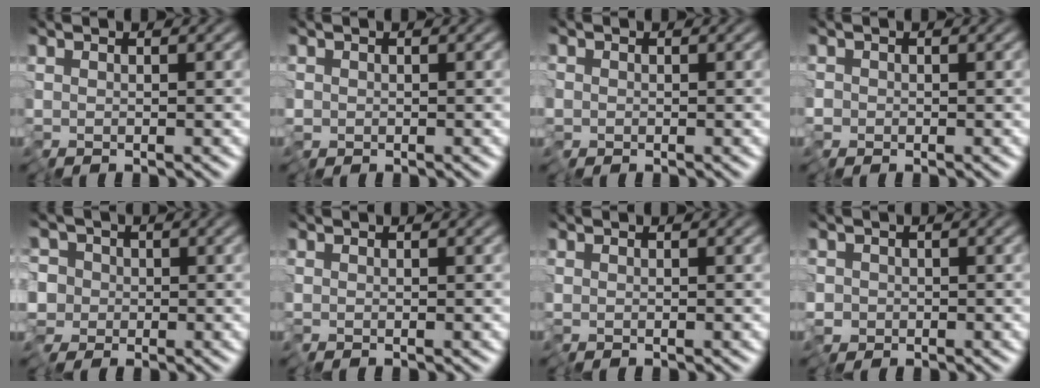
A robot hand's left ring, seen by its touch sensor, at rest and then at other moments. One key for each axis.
{"total": 0.7, "fx": -0.3, "fy": 0.6, "fz": 0.1, "tx": -0.002, "ty": -0.001, "tz": -0.008}
{"total": 0.8, "fx": -0.5, "fy": 0.6, "fz": -0.2, "tx": 0.006, "ty": -0.004, "tz": -0.011}
{"total": 0.9, "fx": -0.5, "fy": 0.8, "fz": 0.0, "tx": -0.001, "ty": -0.002, "tz": -0.014}
{"total": 3.4, "fx": -0.7, "fy": 3.3, "fz": 0.5, "tx": 0.000, "ty": 0.008, "tz": -0.035}
{"total": 0.0}
{"total": 0.0}
{"total": 1.6, "fx": -0.8, "fy": 1.4, "fz": 0.3, "tx": -0.011, "ty": -0.006, "tz": -0.019}